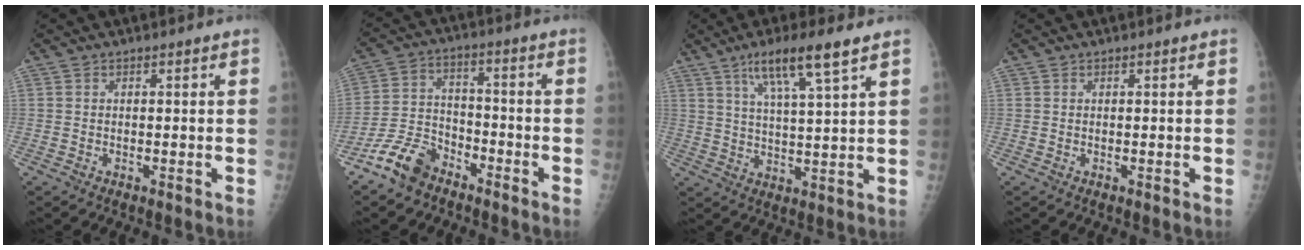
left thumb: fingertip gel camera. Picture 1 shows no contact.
{"total": 9.3, "force": [-6.9, 5.2, 3.5], "torque": [-0.063, 0.044, -0.139]}
{"total": 10.2, "force": [6.0, 1.0, 8.1], "torque": [-0.149, -0.021, 0.110]}
{"total": 0.0}